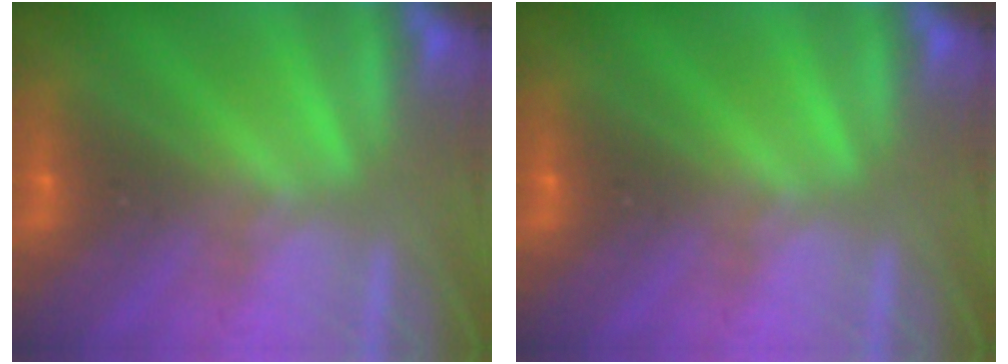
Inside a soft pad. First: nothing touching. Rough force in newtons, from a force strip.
{"total": 0.0}